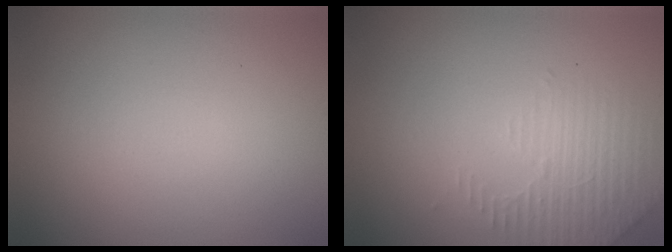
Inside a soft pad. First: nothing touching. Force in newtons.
{"total": 2.8, "press": 2.7, "slide": 0.8}